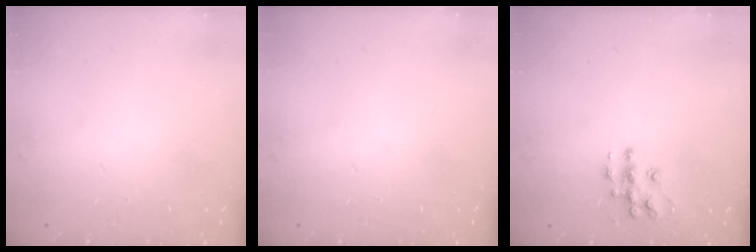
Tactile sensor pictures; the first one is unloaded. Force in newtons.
{"total": 0.0}
{"total": 9.4, "press": 9.4, "slide": 0.5}